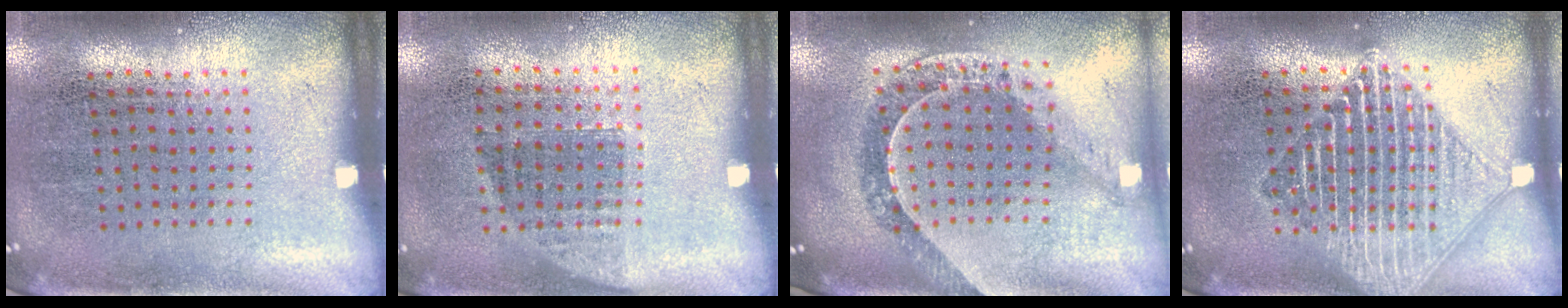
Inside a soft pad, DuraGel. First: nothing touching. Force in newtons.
{"total": 0.8, "press": 0.7, "slide": 0.5}
{"total": 1.1, "press": 1.1, "slide": 0.1}
{"total": 2.6, "press": 2.6, "slide": 0.3}